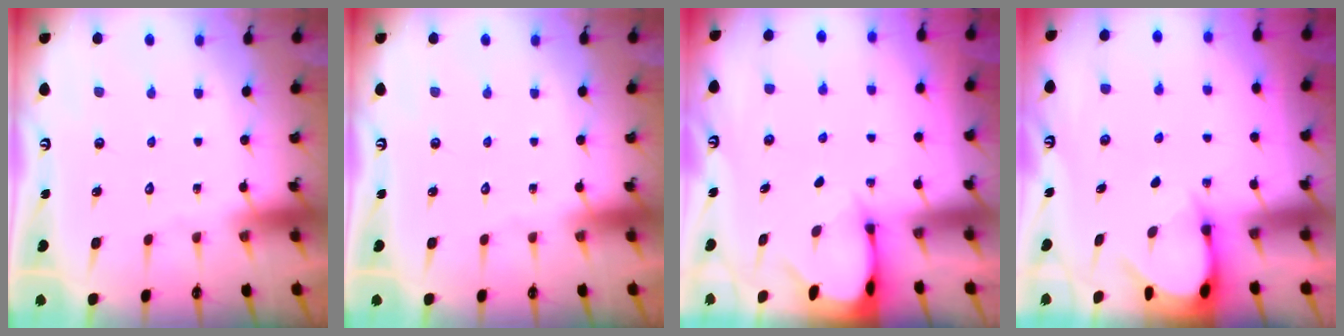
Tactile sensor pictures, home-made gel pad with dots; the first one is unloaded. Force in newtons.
{"total": 0.0}
{"total": 2.0, "press": 2.0, "slide": 0.1}
{"total": 3.7, "press": 3.6, "slide": 0.3}